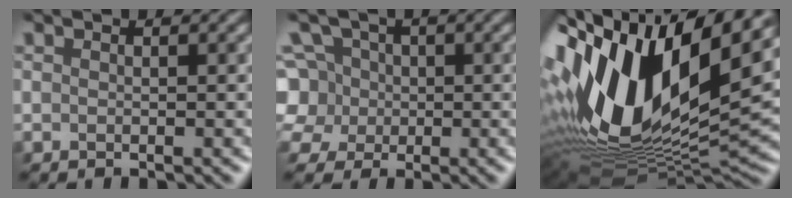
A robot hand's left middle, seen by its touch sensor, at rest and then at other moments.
{"total": 7.0, "force": [-0.7, 6.6, 2.2], "torque": [-0.053, 0.036, -0.042]}
{"total": 17.7, "force": [3.7, 7.8, 15.4], "torque": [-0.299, 0.008, 0.057]}